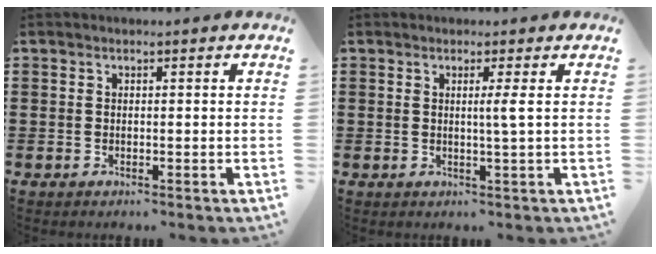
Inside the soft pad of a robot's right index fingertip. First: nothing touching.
{"total": 2.2, "force": [0.4, -0.6, 2.1], "torque": [-0.040, -0.008, 0.003]}